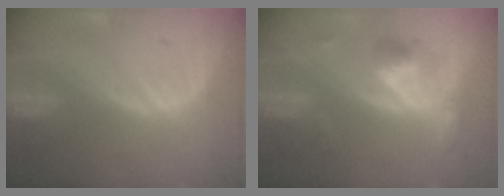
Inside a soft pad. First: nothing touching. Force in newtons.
{"total": 5.3, "press": 5.0, "slide": 1.7}